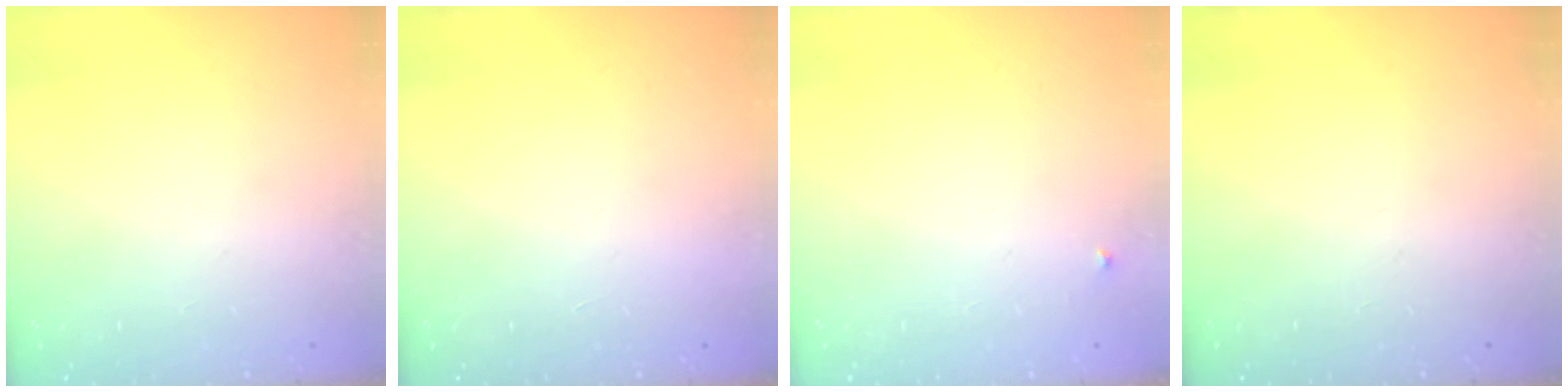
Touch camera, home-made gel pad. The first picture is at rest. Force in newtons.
{"total": 1.6, "press": 1.6, "slide": 0.1}
{"total": 3.0, "press": 3.0, "slide": 0.4}
{"total": 0.0}